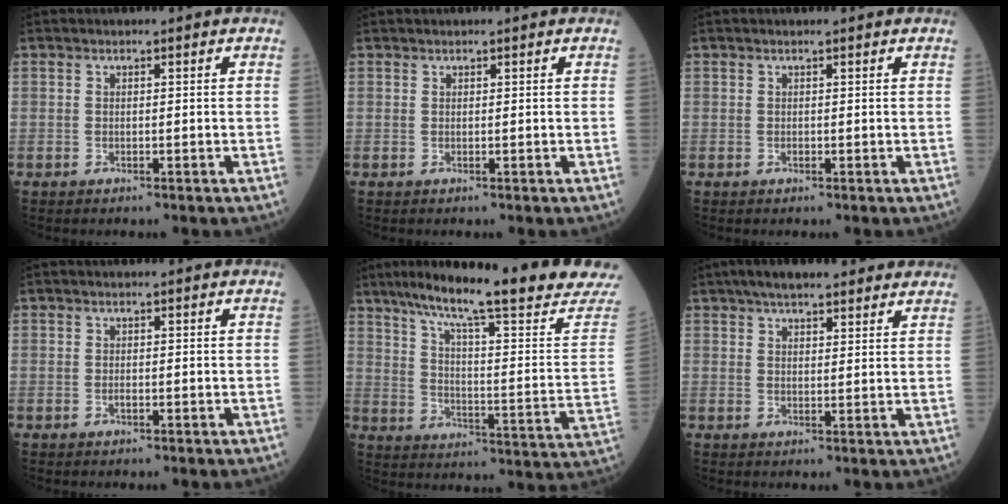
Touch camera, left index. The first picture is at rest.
{"total": 0.0}
{"total": 0.0}
{"total": 0.0}
{"total": 23.1, "force": [18.6, 0.0, 13.6], "torque": [-0.204, -0.037, 0.255]}
{"total": 10.5, "force": [8.6, 2.5, 5.5], "torque": [-0.070, 0.028, 0.119]}